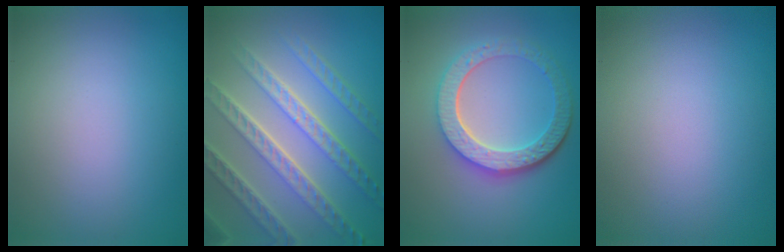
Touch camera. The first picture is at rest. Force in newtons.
{"total": 8.4, "press": 5.9, "slide": 6.0}
{"total": 5.8, "press": 4.4, "slide": 3.8}
{"total": 0.0}